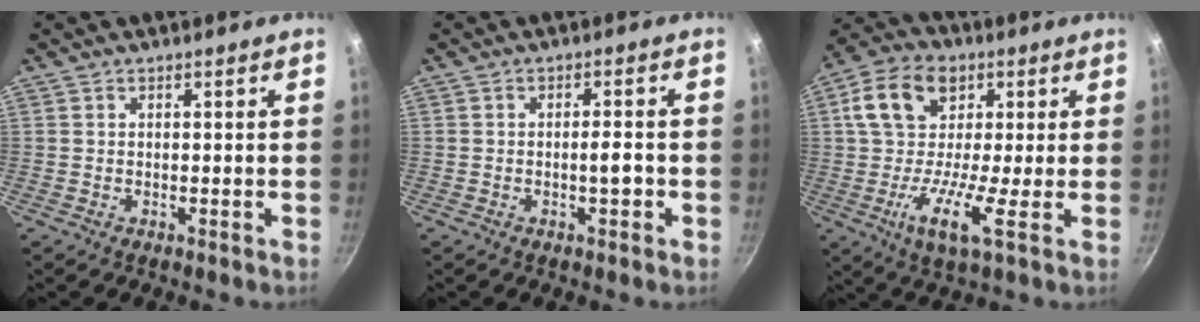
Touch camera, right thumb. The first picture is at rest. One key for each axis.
{"total": 3.0, "fx": -1.0, "fy": 0.9, "fz": 2.8, "tx": -0.034, "ty": 0.010, "tz": -0.013}
{"total": 13.8, "fx": 0.7, "fy": 7.8, "fz": 11.4, "tx": -0.191, "ty": 0.015, "tz": -0.013}